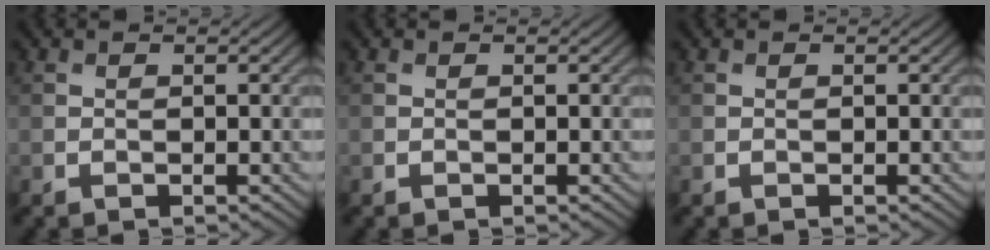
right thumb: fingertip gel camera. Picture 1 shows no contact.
{"total": 0.0}
{"total": 0.0}